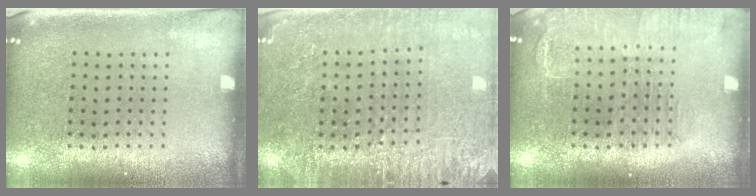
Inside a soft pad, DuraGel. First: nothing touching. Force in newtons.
{"total": 3.0, "press": 2.8, "slide": 0.8}
{"total": 1.6, "press": 1.6, "slide": 0.4}